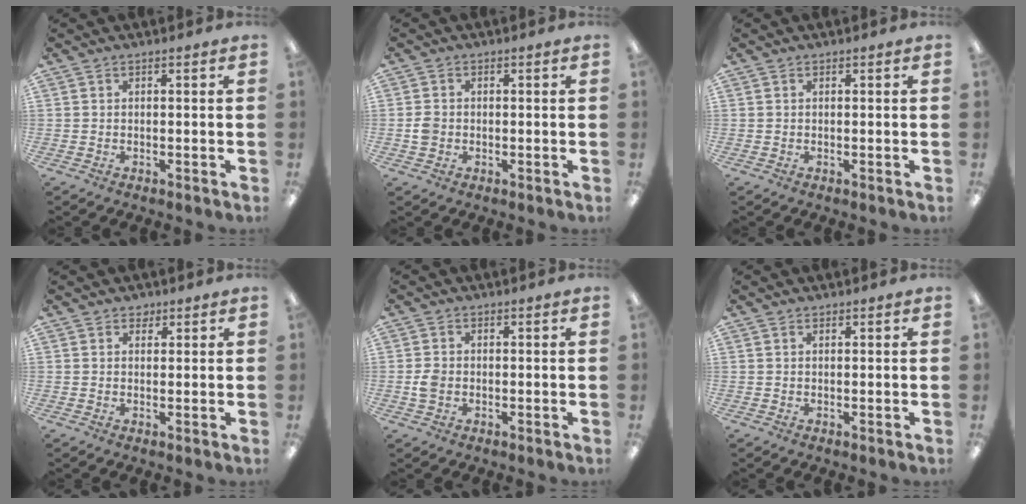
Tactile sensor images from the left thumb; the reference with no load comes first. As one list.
[{"total": 2.7, "force": [-0.4, 2.4, 1.2], "torque": [-0.013, 0.001, -0.009]}, {"total": 0.0}, {"total": 1.8, "force": [1.4, 1.1, 0.3], "torque": [0.001, -0.003, 0.024]}, {"total": 3.2, "force": [-0.5, 2.5, 1.9], "torque": [-0.025, 0.003, -0.010]}, {"total": 0.6, "force": [0.5, 0.2, 0.1], "torque": [-0.003, 0.001, 0.009]}]